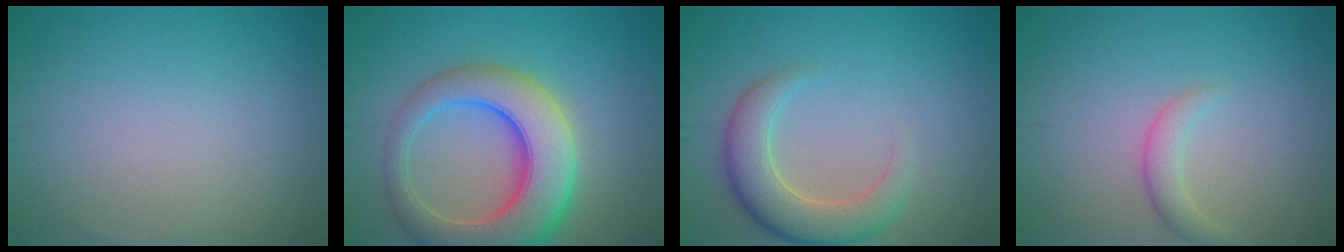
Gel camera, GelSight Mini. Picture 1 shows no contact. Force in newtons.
{"total": 9.7, "press": 9.7, "slide": 0.6}
{"total": 5.2, "press": 5.2, "slide": 0.3}
{"total": 1.9, "press": 1.9, "slide": 0.0}